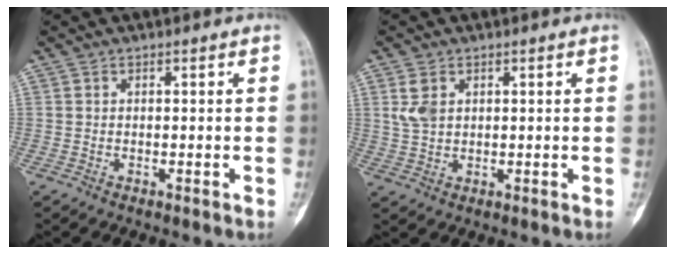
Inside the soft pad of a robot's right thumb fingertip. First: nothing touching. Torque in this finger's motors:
{"motor_torque": [-0.09, 0.13, 0.28, 0.04, 0.08]}